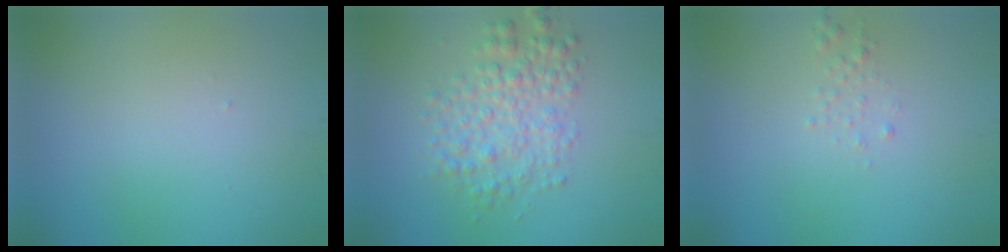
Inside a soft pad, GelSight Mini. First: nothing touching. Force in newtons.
{"total": 3.9, "press": 3.9, "slide": 0.0}
{"total": 0.8, "press": 0.8, "slide": 0.1}